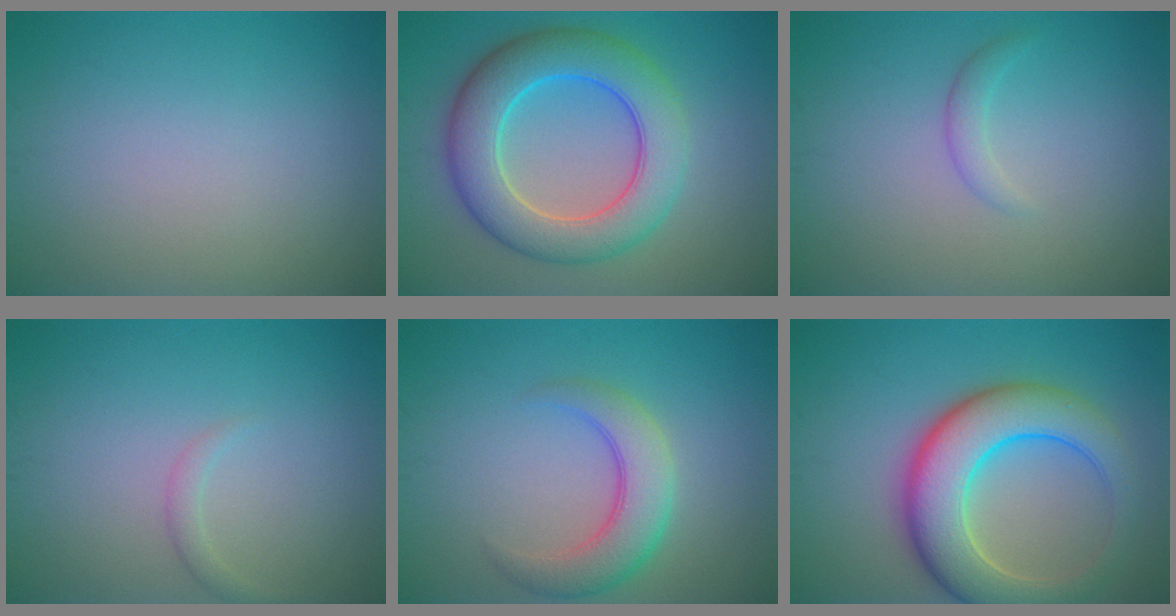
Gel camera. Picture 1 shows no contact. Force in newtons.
{"total": 8.6, "press": 8.6, "slide": 0.2}
{"total": 1.3, "press": 1.3, "slide": 0.0}
{"total": 1.0, "press": 1.0, "slide": 0.1}
{"total": 4.7, "press": 4.7, "slide": 0.2}
{"total": 9.1, "press": 9.1, "slide": 0.2}